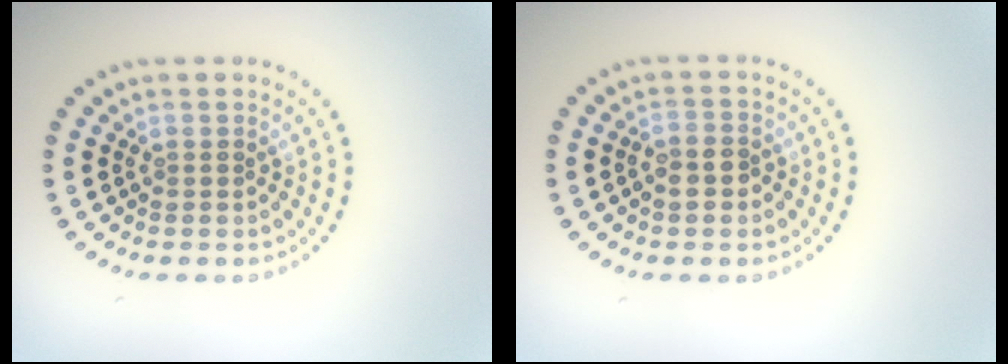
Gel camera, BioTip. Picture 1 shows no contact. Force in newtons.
{"total": 2.1, "press": 2.0, "slide": 0.8}